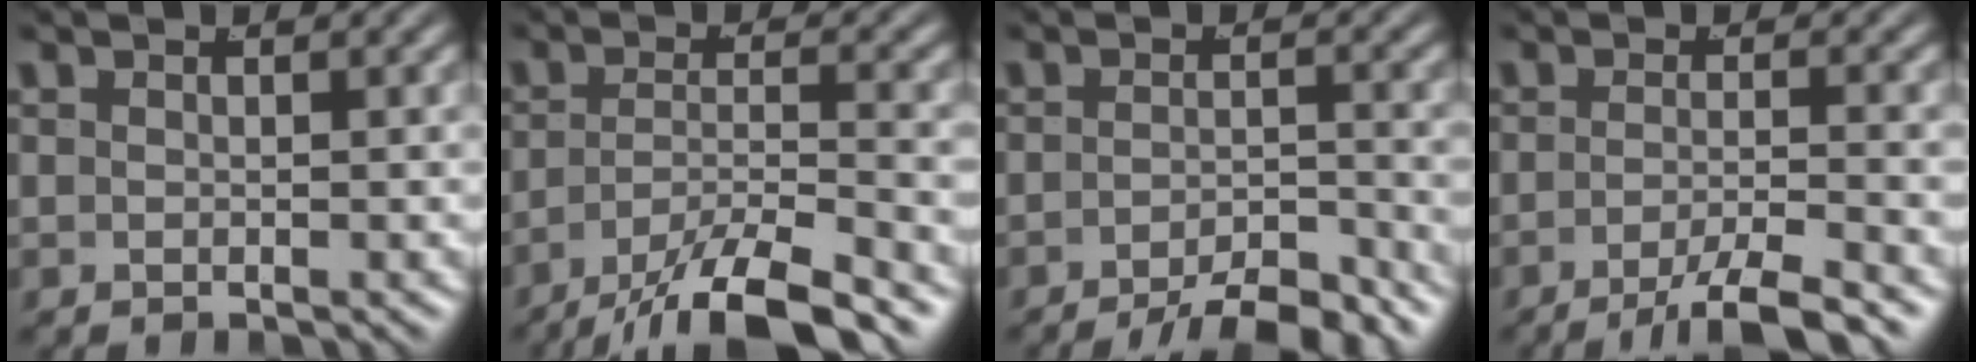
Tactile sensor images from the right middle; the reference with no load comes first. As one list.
[{"total": 7.2, "force": [-5.3, 1.5, 4.7], "torque": [-0.068, -0.020, -0.071]}, {"total": 6.3, "force": [-5.7, 1.0, 2.5], "torque": [-0.013, -0.008, -0.091]}, {"total": 5.4, "force": [-4.2, 0.7, 3.4], "torque": [-0.047, -0.013, -0.062]}]